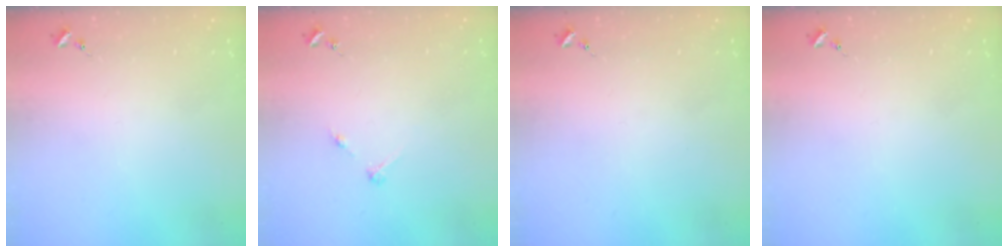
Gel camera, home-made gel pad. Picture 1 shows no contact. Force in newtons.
{"total": 2.8, "press": 2.8, "slide": 0.3}
{"total": 0.0}
{"total": 0.0}